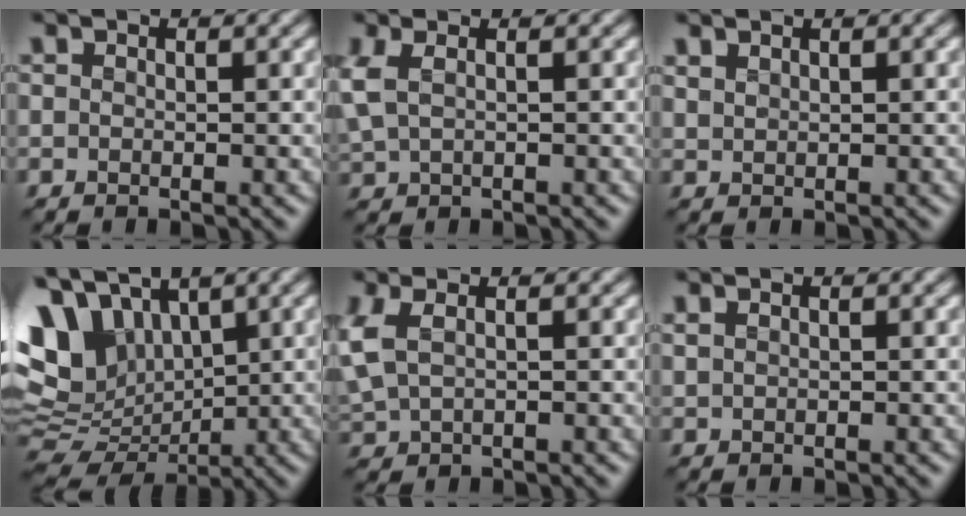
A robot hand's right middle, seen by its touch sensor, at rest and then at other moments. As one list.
[{"total": 2.7, "force": [0.4, 1.5, 2.3], "torque": [-0.068, 0.003, 0.015]}, {"total": 0.7, "force": [0.7, 0.2, 0.2], "torque": [-0.008, 0.003, 0.019]}, {"total": 9.8, "force": [3.7, 6.5, 6.4], "torque": [-0.132, 0.018, 0.066]}, {"total": 4.0, "force": [0.5, 2.2, 3.2], "torque": [-0.099, 0.001, 0.017]}, {"total": 0.5, "force": [0.3, 0.2, 0.4], "torque": [-0.009, 0.003, 0.010]}]